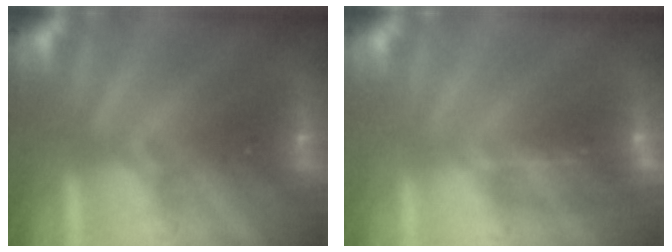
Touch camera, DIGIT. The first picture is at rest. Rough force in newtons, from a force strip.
{"total": 1.3}